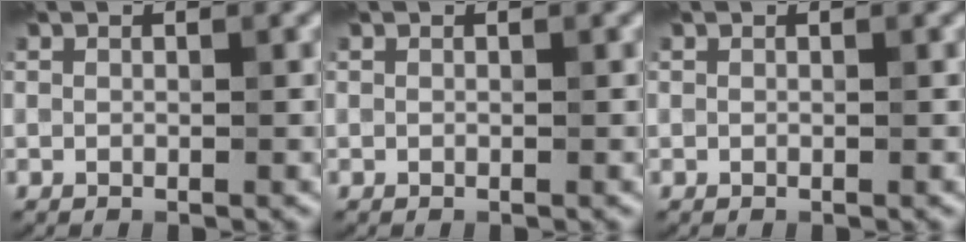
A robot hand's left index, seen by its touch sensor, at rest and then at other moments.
{"total": 0.0}
{"total": 0.0}